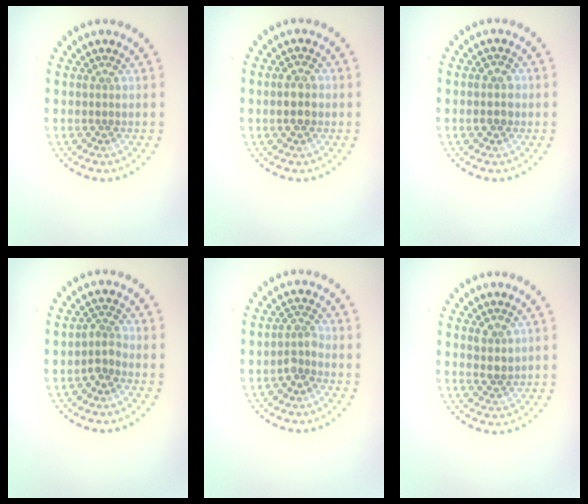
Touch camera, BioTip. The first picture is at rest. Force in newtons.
{"total": 2.1, "press": 2.1, "slide": 0.2}
{"total": 1.5, "press": 1.5, "slide": 0.1}
{"total": 1.6, "press": 1.3, "slide": 1.0}
{"total": 1.8, "press": 1.3, "slide": 1.2}
{"total": 1.8, "press": 1.4, "slide": 1.1}